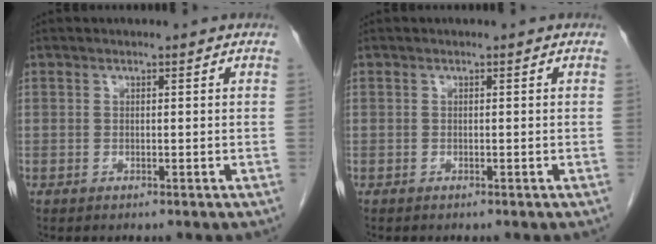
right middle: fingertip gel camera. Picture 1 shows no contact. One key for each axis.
{"total": 0.0}